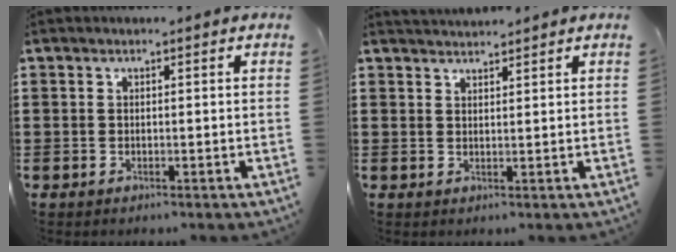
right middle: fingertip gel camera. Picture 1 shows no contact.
{"total": 1.8, "force": [1.8, 0.0, -0.1], "torque": [-0.003, 0.001, 0.036]}